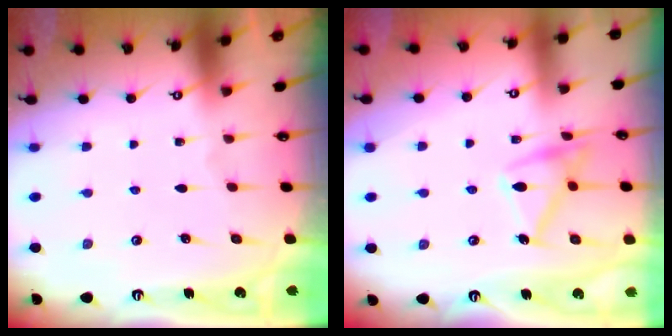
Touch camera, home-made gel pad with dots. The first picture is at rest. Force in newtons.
{"total": 15.6, "press": 15.6, "slide": 0.9}